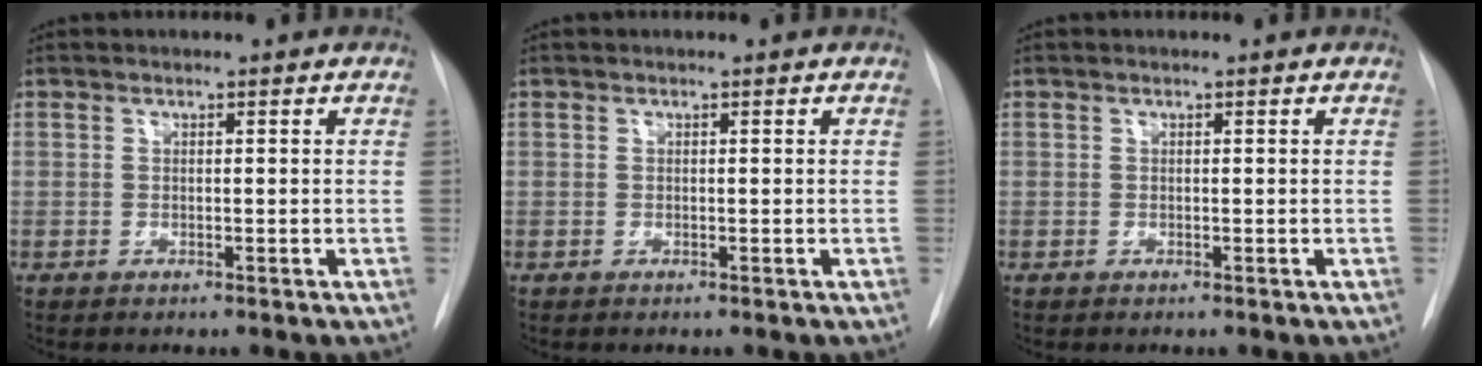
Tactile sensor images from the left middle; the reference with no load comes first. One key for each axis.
{"total": 0.0}
{"total": 0.0}